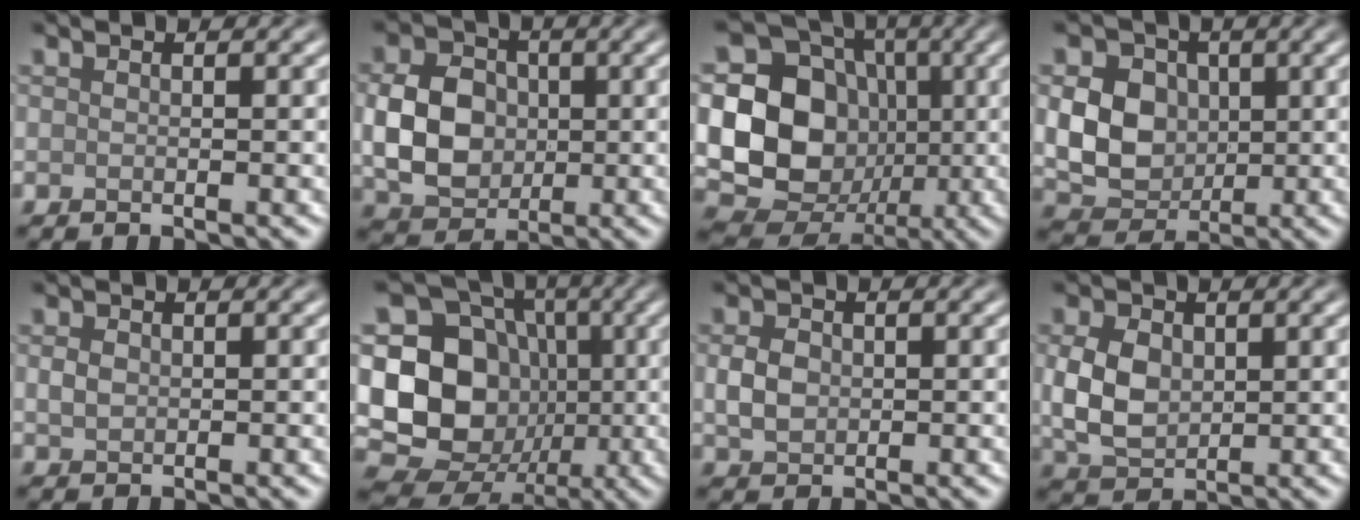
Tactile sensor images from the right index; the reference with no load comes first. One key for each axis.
{"total": 6.2, "fx": -0.2, "fy": 4.9, "fz": 3.8, "tx": -0.077, "ty": 0.002, "tz": -0.005}
{"total": 14.1, "fx": -0.9, "fy": 12.2, "fz": 7.1, "tx": -0.140, "ty": -0.012, "tz": -0.039}
{"total": 6.2, "fx": 0.3, "fy": 5.0, "fz": 3.6, "tx": -0.073, "ty": -0.003, "tz": 0.004}
{"total": 1.2, "fx": 0.1, "fy": 1.0, "fz": 0.8, "tx": -0.017, "ty": 0.002, "tz": 0.002}
{"total": 14.3, "fx": -1.3, "fy": 12.3, "fz": 7.1, "tx": -0.126, "ty": -0.005, "tz": -0.044}
{"total": 2.5, "fx": 0.1, "fy": 2.0, "fz": 1.5, "tx": -0.033, "ty": 0.001, "tz": -0.001}
{"total": 4.6, "fx": 0.5, "fy": 3.3, "fz": 3.1, "tx": -0.074, "ty": -0.001, "tz": 0.012}